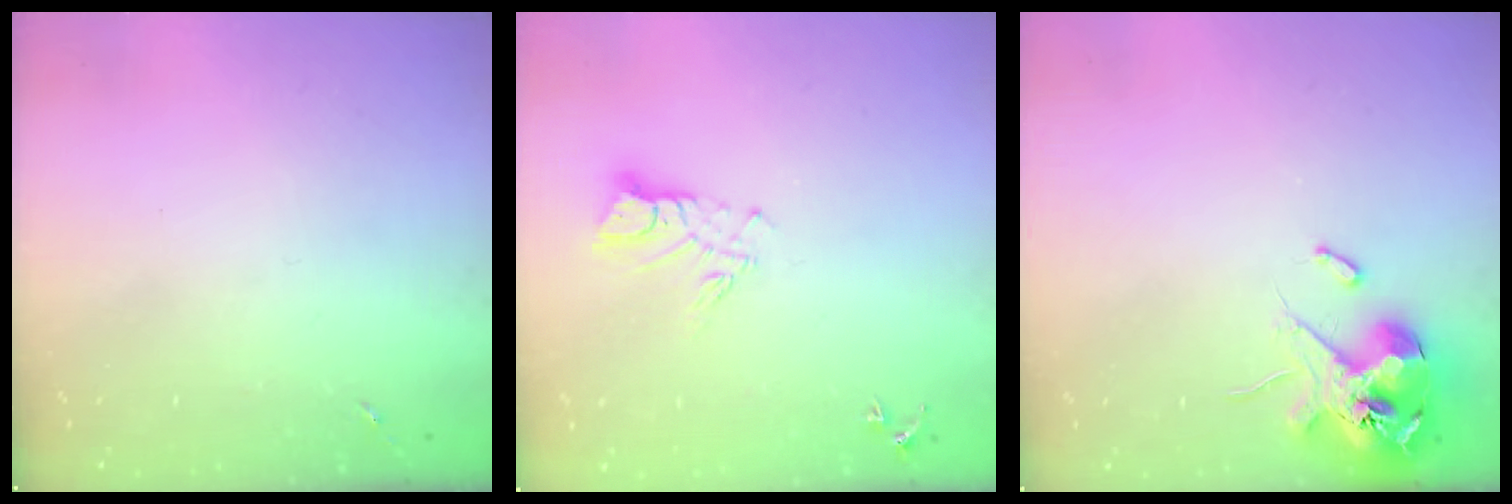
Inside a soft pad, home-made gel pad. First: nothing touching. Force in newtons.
{"total": 7.7, "press": 7.7, "slide": 0.7}
{"total": 13.6, "press": 13.5, "slide": 1.9}